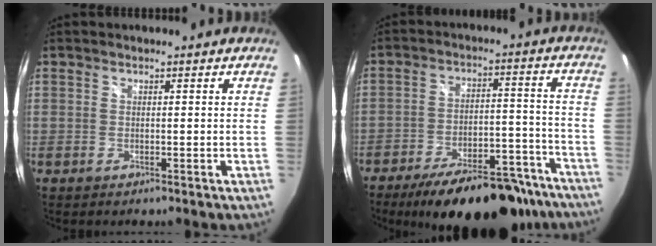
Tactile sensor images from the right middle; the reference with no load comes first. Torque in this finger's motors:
{"motor_torque": [1.10, -1.04, 0.79, 0.13]}